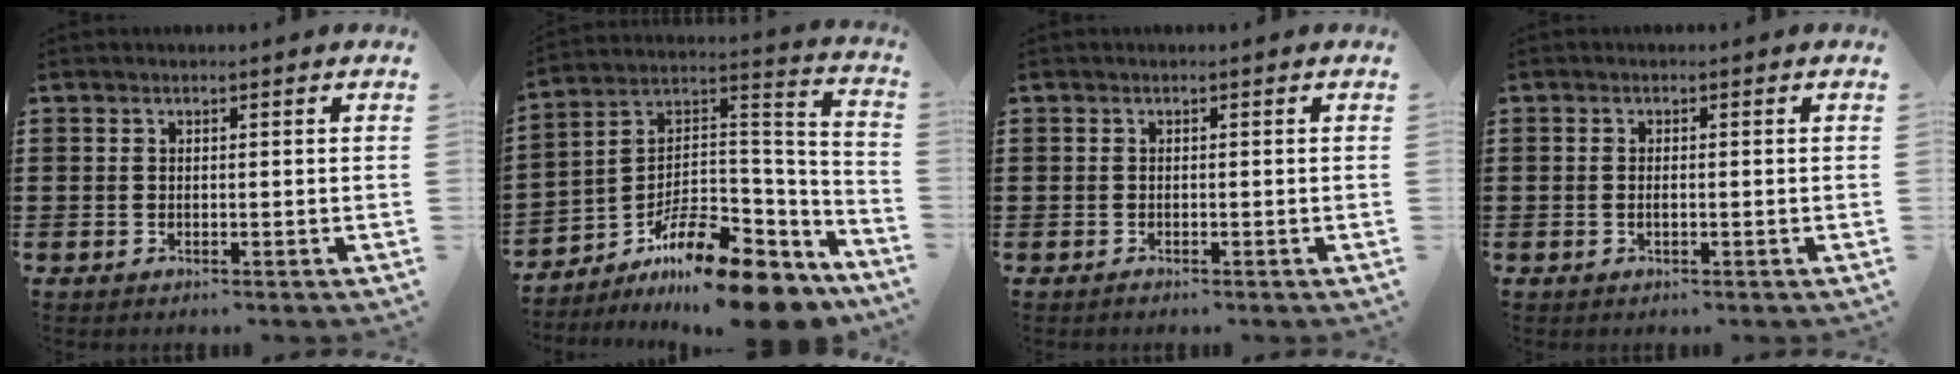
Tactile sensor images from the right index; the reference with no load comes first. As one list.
[{"total": 14.4, "force": [-10.9, 4.0, 8.6], "torque": [-0.136, 0.039, -0.193]}, {"total": 0.5, "force": [-0.5, 0.0, 0.0], "torque": [0.000, -0.002, -0.011]}, {"total": 0.7, "force": [-0.2, 0.2, 0.7], "torque": [-0.013, -0.004, -0.002]}]